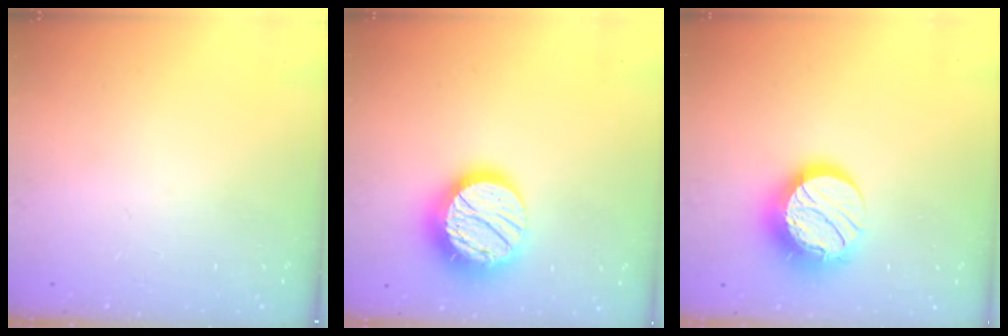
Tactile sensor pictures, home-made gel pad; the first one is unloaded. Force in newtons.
{"total": 17.3, "press": 17.3, "slide": 1.1}
{"total": 14.6, "press": 14.6, "slide": 1.0}